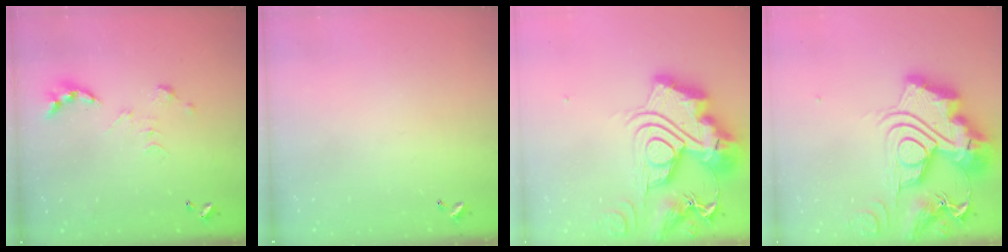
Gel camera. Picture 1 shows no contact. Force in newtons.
{"total": 0.0}
{"total": 0.6, "press": 0.6, "slide": 0.0}
{"total": 0.6, "press": 0.6, "slide": 0.0}